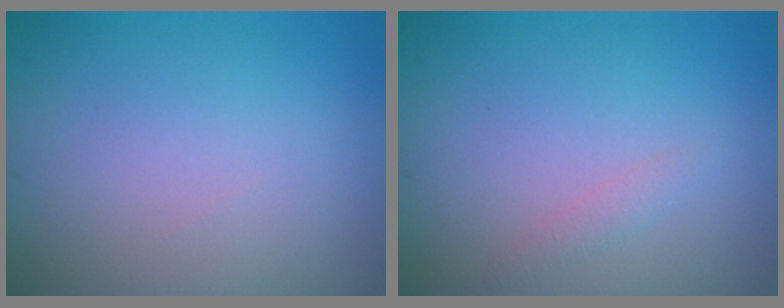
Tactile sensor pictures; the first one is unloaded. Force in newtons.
{"total": 1.0, "press": 0.9, "slide": 0.1}